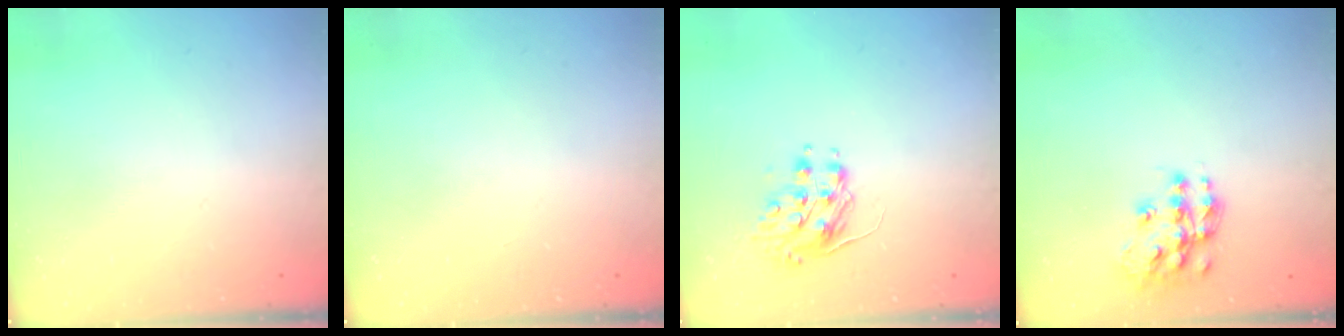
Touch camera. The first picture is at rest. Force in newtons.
{"total": 0.0}
{"total": 8.5, "press": 8.4, "slide": 0.6}
{"total": 13.2, "press": 13.1, "slide": 0.9}